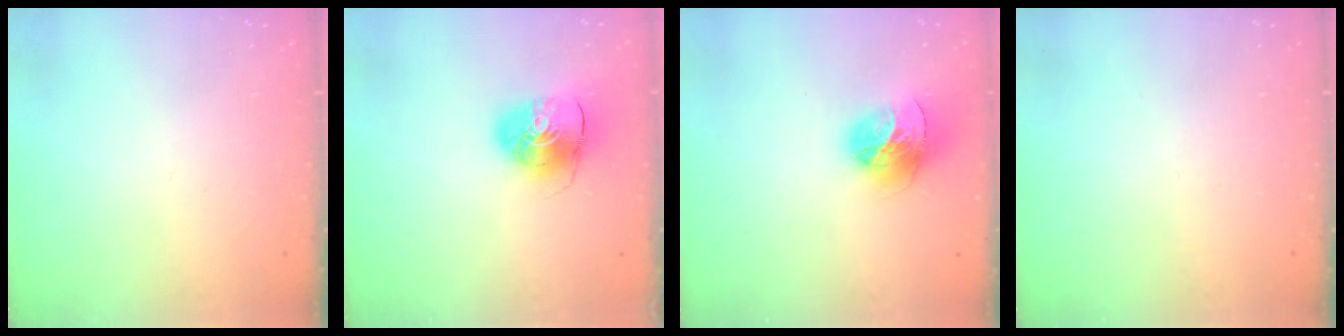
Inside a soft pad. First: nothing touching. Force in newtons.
{"total": 9.4, "press": 9.3, "slide": 1.3}
{"total": 16.0, "press": 15.9, "slide": 1.7}
{"total": 0.0}